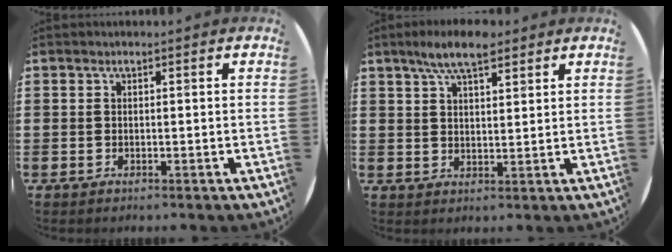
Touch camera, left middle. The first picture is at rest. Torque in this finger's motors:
{"motor_torque": [0.89, -0.80, 0.16, 0.07]}